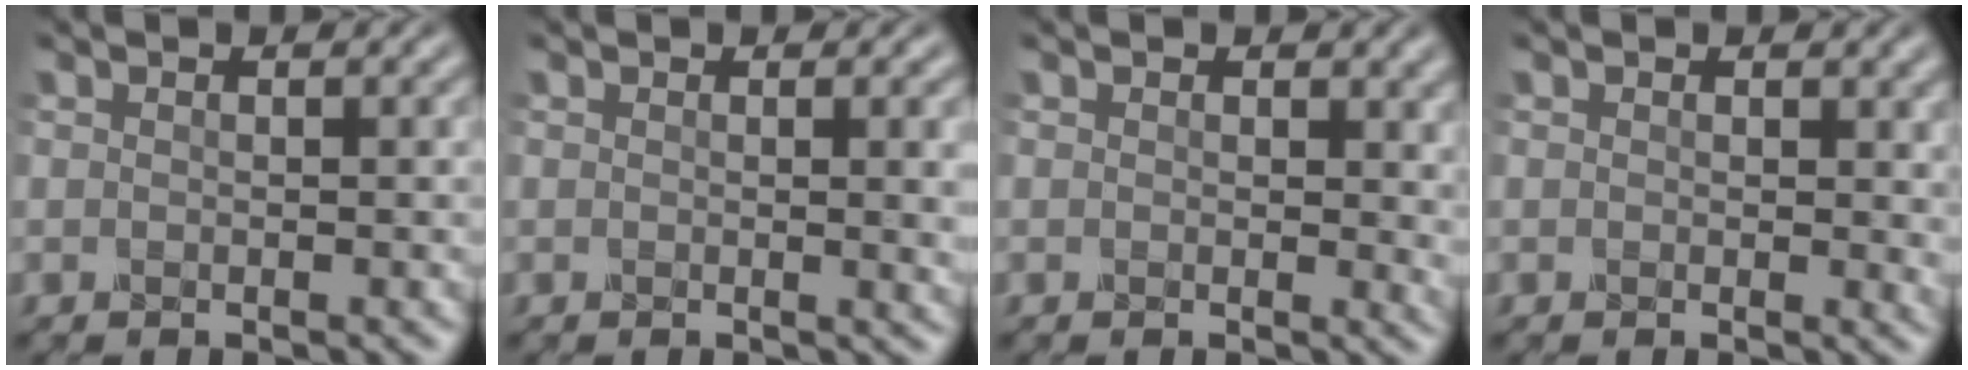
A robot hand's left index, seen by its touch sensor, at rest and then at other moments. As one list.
[{"total": 3.5, "force": [-0.1, 1.7, 3.0], "torque": [-0.023, 0.003, -0.005]}, {"total": 3.4, "force": [0.2, 2.2, 2.6], "torque": [-0.018, 0.004, 0.000]}, {"total": 2.3, "force": [0.2, 1.5, 1.8], "torque": [-0.015, 0.002, 0.000]}]